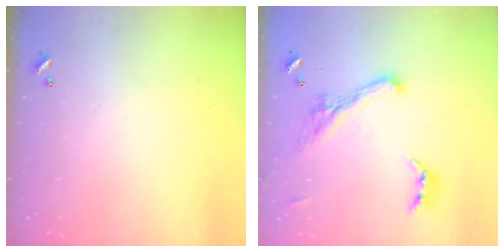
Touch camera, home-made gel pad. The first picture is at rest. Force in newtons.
{"total": 4.2, "press": 4.1, "slide": 1.2}